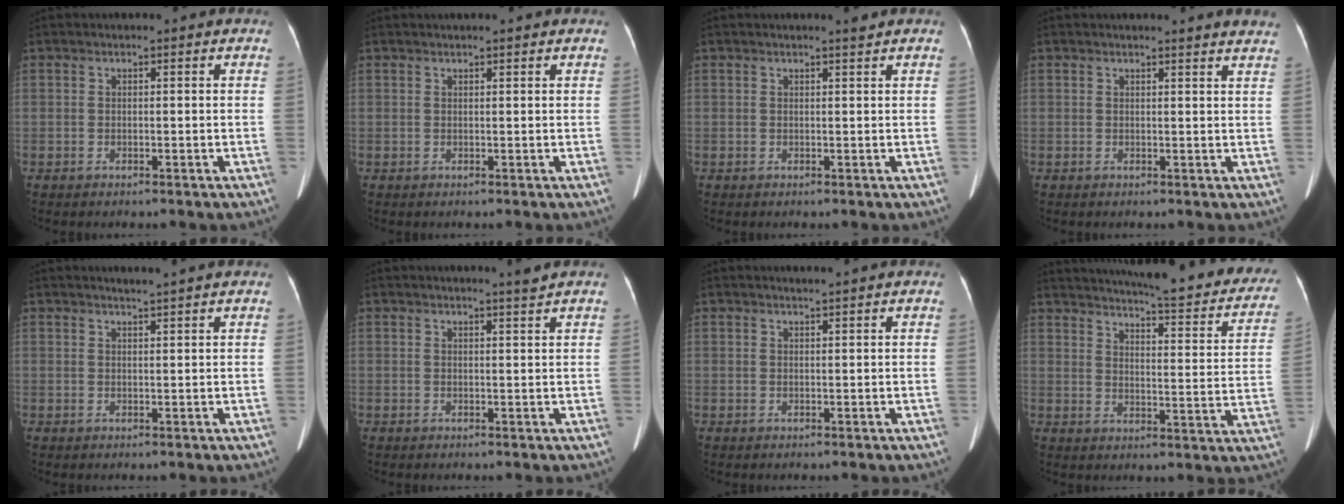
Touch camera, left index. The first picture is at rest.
{"total": 1.8, "force": [1.5, 0.2, 1.0], "torque": [-0.011, 0.016, 0.020]}
{"total": 0.7, "force": [0.7, -0.2, 0.2], "torque": [-0.013, -0.007, 0.014]}
{"total": 5.4, "force": [5.2, 0.0, 1.4], "torque": [-0.012, -0.008, 0.034]}
{"total": 1.9, "force": [1.6, -0.6, 0.7], "torque": [-0.010, 0.003, 0.029]}
{"total": 1.3, "force": [1.1, -0.6, 0.3], "torque": [-0.016, -0.011, 0.023]}
{"total": 0.7, "force": [0.6, -0.2, 0.2], "torque": [-0.009, -0.004, 0.016]}
{"total": 26.6, "force": [23.2, 4.2, 12.4], "torque": [-0.171, -0.055, 0.269]}